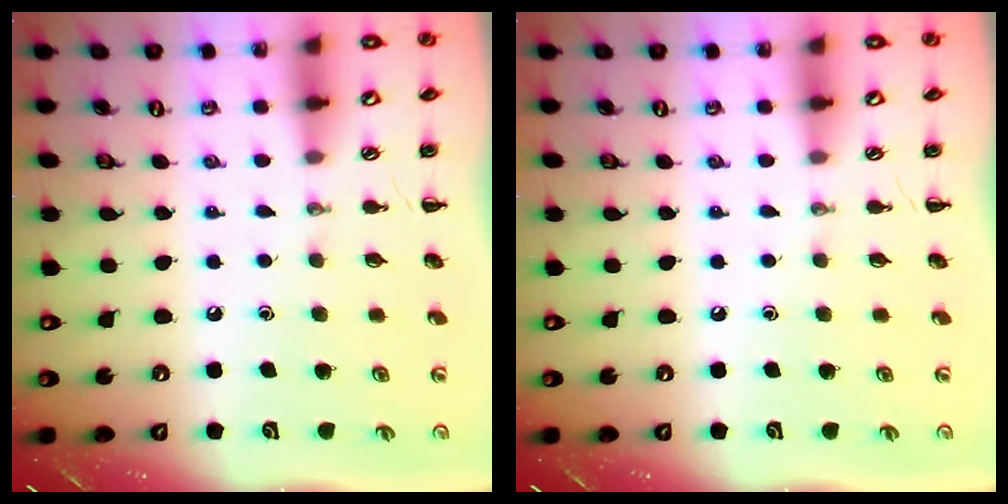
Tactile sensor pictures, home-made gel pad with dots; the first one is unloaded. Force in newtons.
{"total": 0.0}